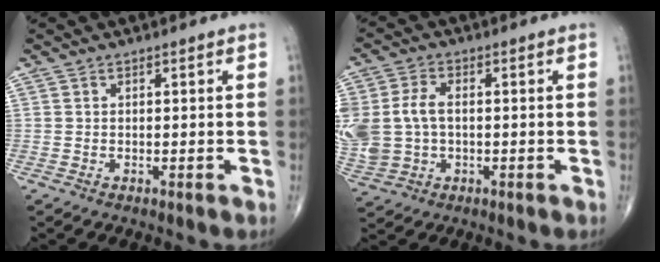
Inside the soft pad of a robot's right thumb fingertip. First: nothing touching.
{"total": 13.5, "force": [0.0, 9.7, 9.4], "torque": [-0.246, 0.011, 0.015]}